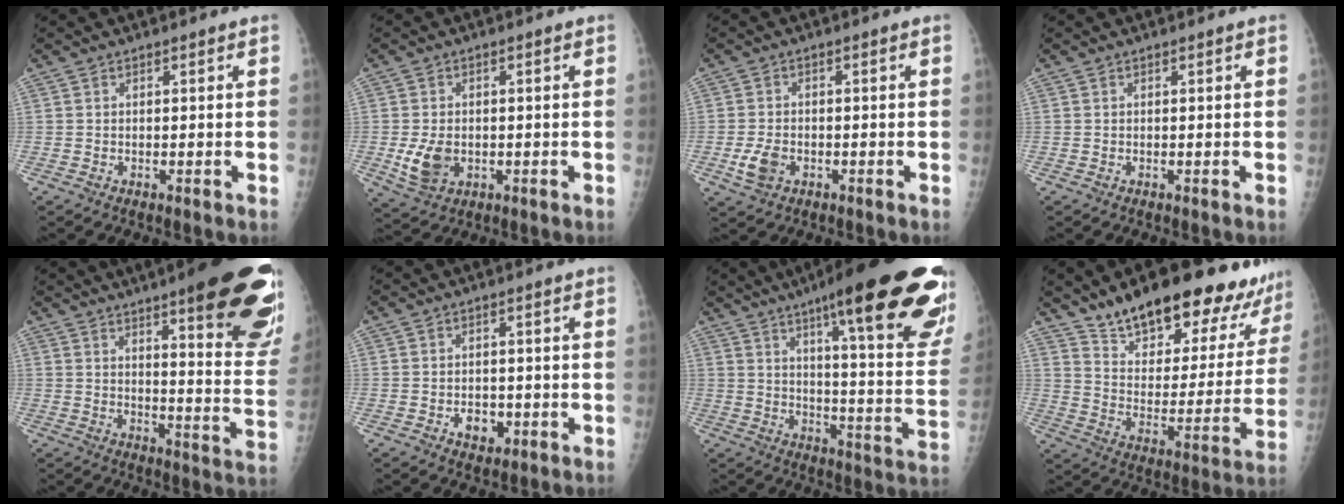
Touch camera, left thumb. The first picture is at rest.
{"total": 6.2, "force": [-1.0, 4.4, 4.2], "torque": [-0.071, -0.007, -0.009]}
{"total": 4.4, "force": [-1.5, 3.0, 2.8], "torque": [-0.053, 0.001, -0.026]}
{"total": 0.0}
{"total": 24.6, "force": [14.1, 4.8, 19.5], "torque": [-0.204, -0.061, 0.182]}
{"total": 3.9, "force": [-1.3, 3.0, 2.2], "torque": [-0.015, 0.006, -0.014]}
{"total": 31.4, "force": [18.6, 5.7, 24.7], "torque": [-0.255, -0.058, 0.255]}
{"total": 25.8, "force": [20.3, 9.2, 12.9], "torque": [-0.147, -0.097, 0.296]}